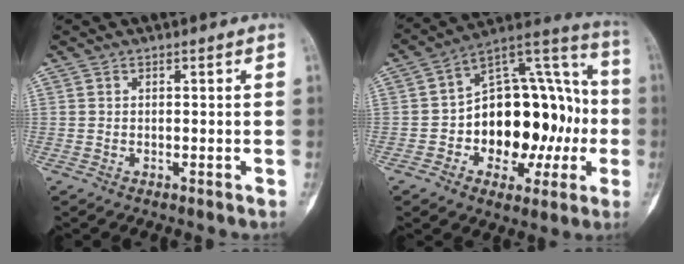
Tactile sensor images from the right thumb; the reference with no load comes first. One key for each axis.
{"total": 24.1, "fx": -3.2, "fy": 15.2, "fz": 18.5, "tx": -0.219, "ty": 0.055, "tz": -0.041}